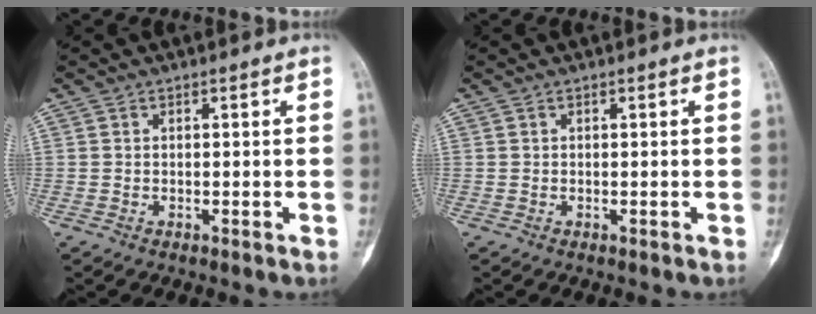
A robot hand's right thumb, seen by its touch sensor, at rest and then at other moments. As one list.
[{"total": 0.0}]